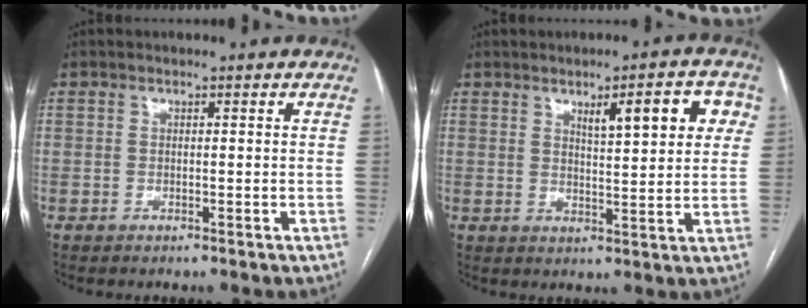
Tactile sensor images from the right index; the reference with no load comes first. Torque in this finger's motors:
{"motor_torque": [0.26, 0.18, 0.15, 0.05]}